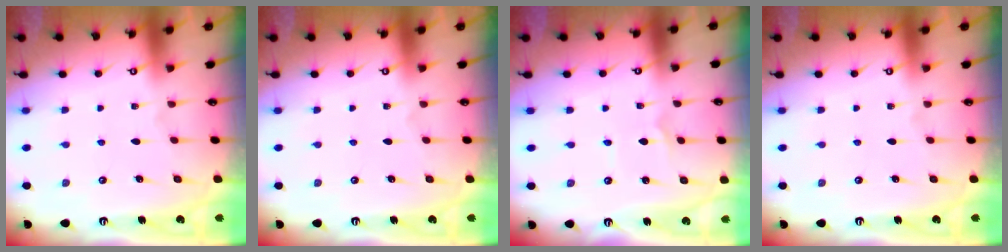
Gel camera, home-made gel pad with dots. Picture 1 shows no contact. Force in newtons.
{"total": 0.0}
{"total": 1.1, "press": 1.1, "slide": 0.1}
{"total": 0.0}